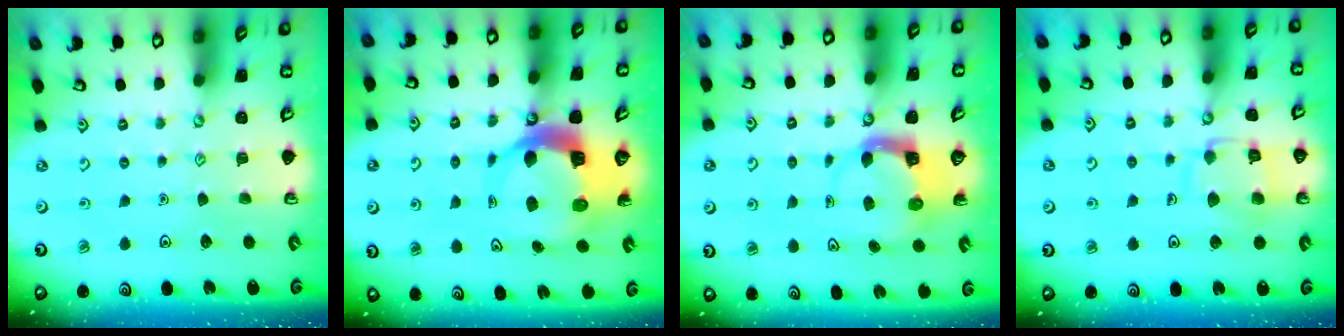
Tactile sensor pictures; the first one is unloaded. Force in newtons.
{"total": 11.0, "press": 10.8, "slide": 1.6}
{"total": 3.7, "press": 3.7, "slide": 0.6}
{"total": 11.5, "press": 11.5, "slide": 0.9}